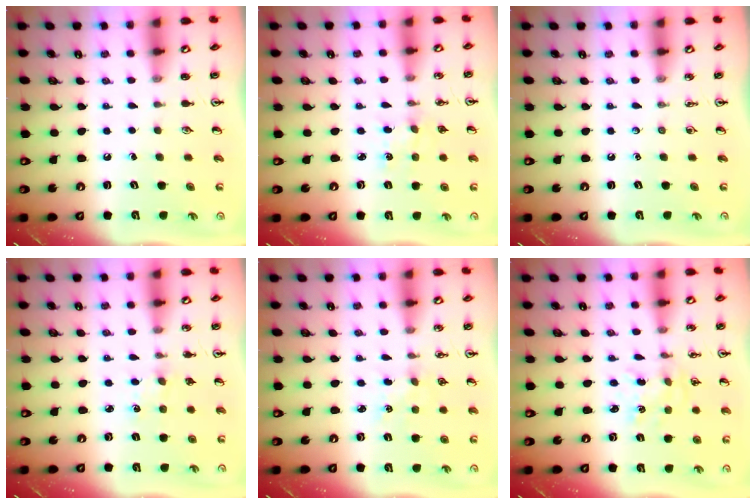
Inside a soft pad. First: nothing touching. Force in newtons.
{"total": 2.6, "press": 2.6, "slide": 0.3}
{"total": 0.0}
{"total": 2.1, "press": 2.1, "slide": 0.3}
{"total": 3.5, "press": 3.5, "slide": 0.5}
{"total": 1.7, "press": 1.7, "slide": 0.3}